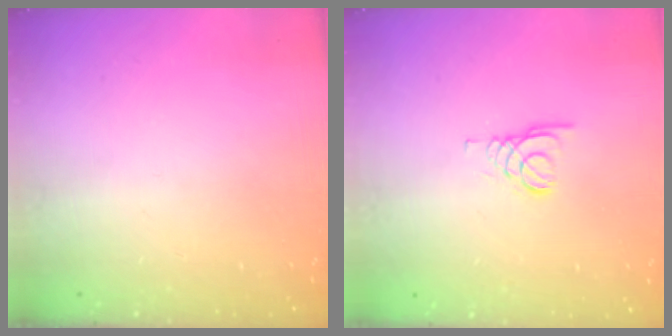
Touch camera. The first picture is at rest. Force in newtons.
{"total": 1.5, "press": 1.5, "slide": 0.1}